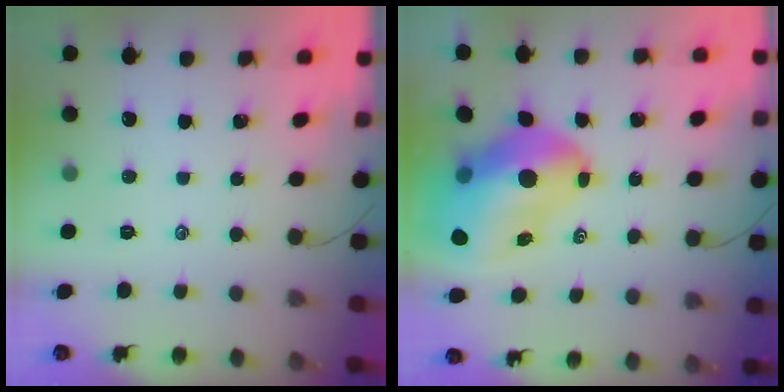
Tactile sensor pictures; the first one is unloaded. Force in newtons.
{"total": 15.9, "press": 15.3, "slide": 4.4}